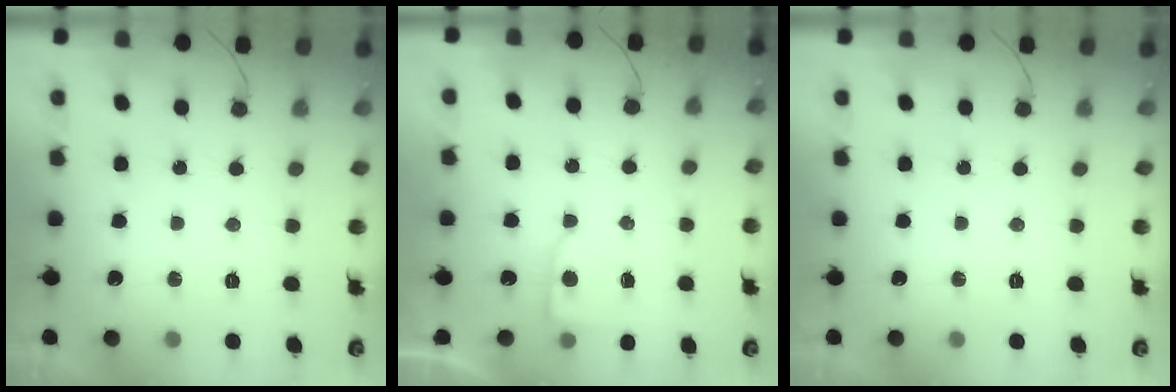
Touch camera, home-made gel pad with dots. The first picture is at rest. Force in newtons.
{"total": 3.6, "press": 3.6, "slide": 0.3}
{"total": 0.0}